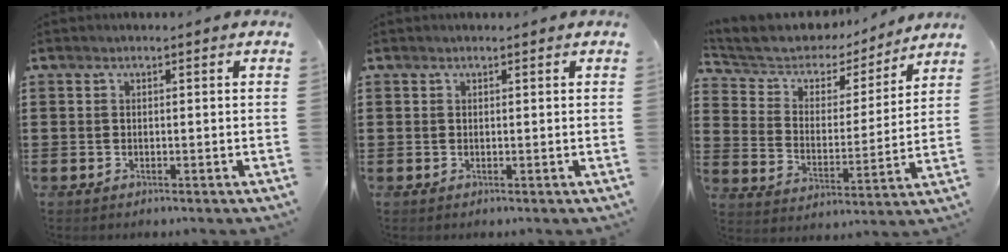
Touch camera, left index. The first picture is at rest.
{"total": 0.0}
{"total": 5.8, "force": [5.2, 2.5, 0.6], "torque": [-0.053, -0.037, 0.086]}